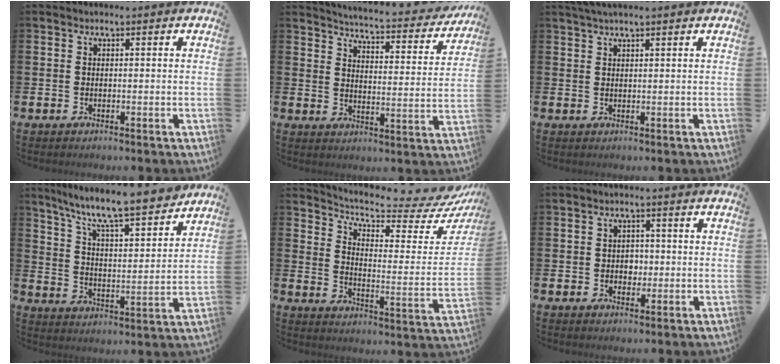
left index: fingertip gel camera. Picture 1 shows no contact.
{"total": 4.7, "force": [4.6, 0.4, 1.1], "torque": [-0.042, -0.040, 0.072]}
{"total": 2.0, "force": [1.7, 0.1, 1.1], "torque": [-0.022, 0.003, 0.031]}
{"total": 10.1, "force": [9.2, 0.8, 3.9], "torque": [-0.109, -0.066, 0.157]}
{"total": 7.1, "force": [6.6, 1.1, 2.4], "torque": [-0.061, -0.066, 0.106]}
{"total": 2.2, "force": [0.1, 2.0, 1.0], "torque": [-0.008, 0.004, -0.006]}